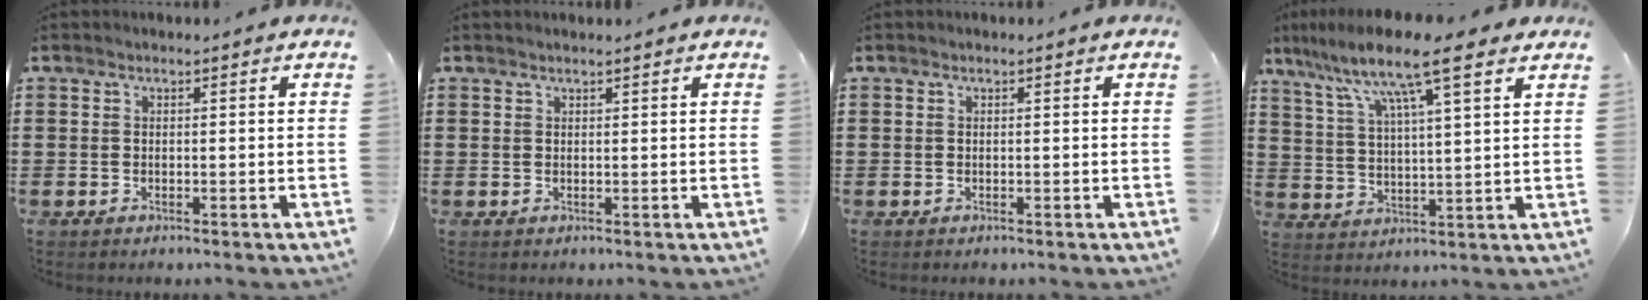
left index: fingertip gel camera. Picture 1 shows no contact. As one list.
[{"total": 0.6, "force": [0.5, 0.0, 0.3], "torque": [-0.006, -0.002, 0.011]}, {"total": 0.0}, {"total": 10.6, "force": [7.7, 1.5, 7.1], "torque": [-0.153, -0.026, 0.129]}]